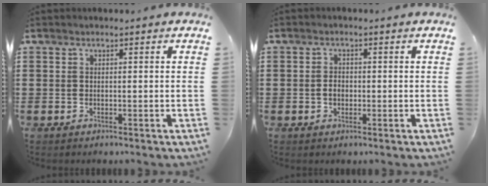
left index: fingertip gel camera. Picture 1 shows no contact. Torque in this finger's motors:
{"motor_torque": [0.28, 0.36, 0.24, 0.03]}